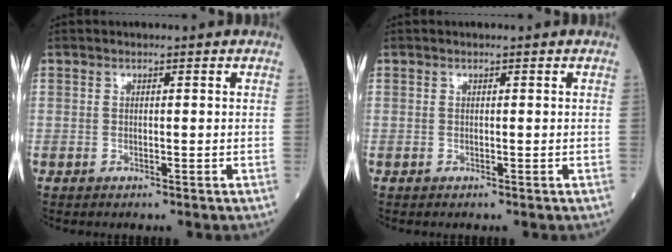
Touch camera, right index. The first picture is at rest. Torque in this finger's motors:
{"motor_torque": [0.00, 0.00, 0.00, 0.00]}